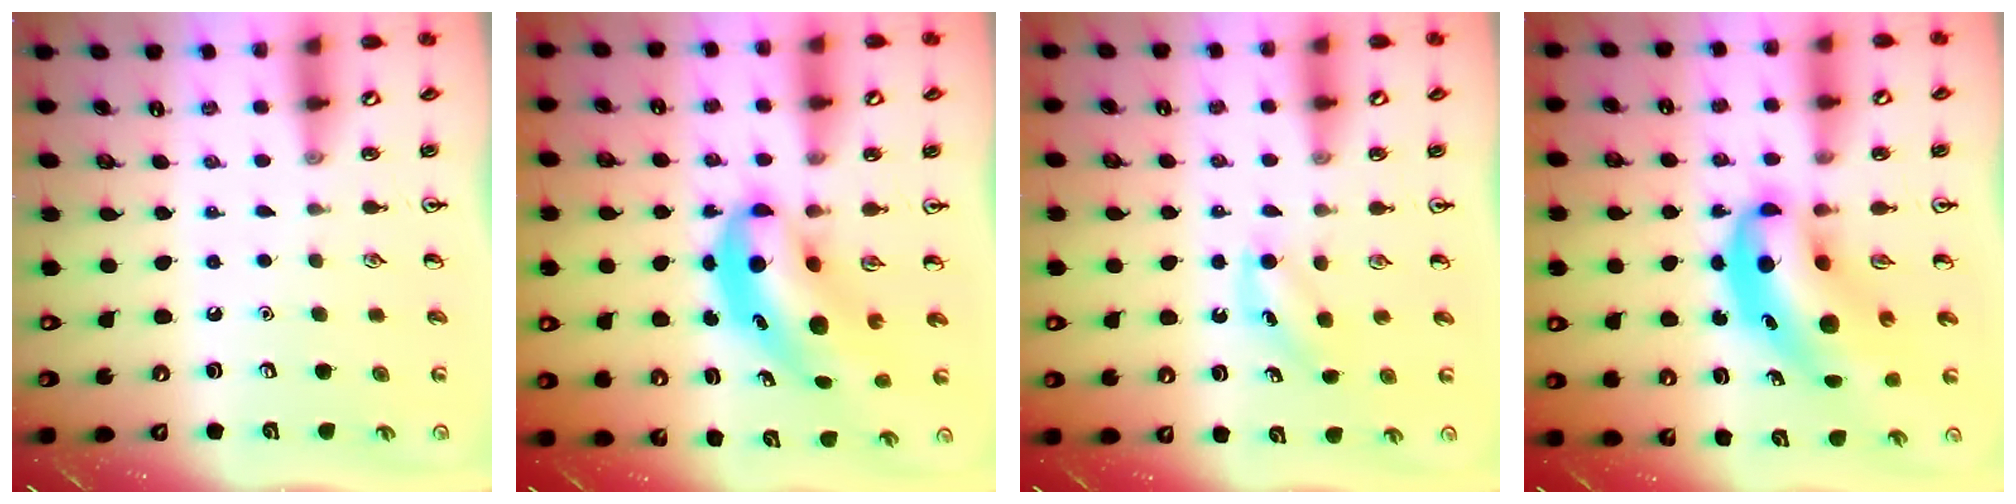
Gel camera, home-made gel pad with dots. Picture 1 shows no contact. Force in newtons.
{"total": 8.0, "press": 7.8, "slide": 2.1}
{"total": 3.8, "press": 3.6, "slide": 1.4}
{"total": 10.0, "press": 9.5, "slide": 2.9}